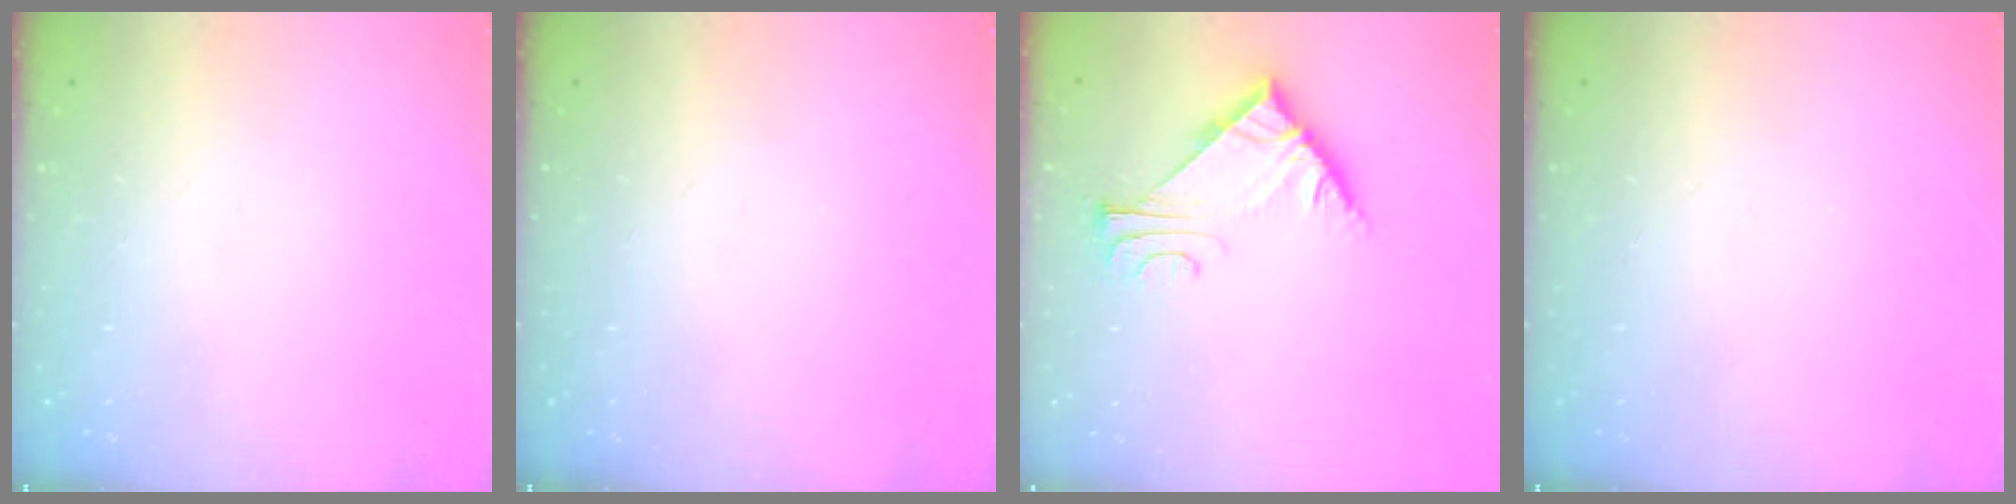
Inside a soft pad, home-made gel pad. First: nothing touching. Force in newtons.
{"total": 0.0}
{"total": 6.4, "press": 6.4, "slide": 0.1}
{"total": 0.0}